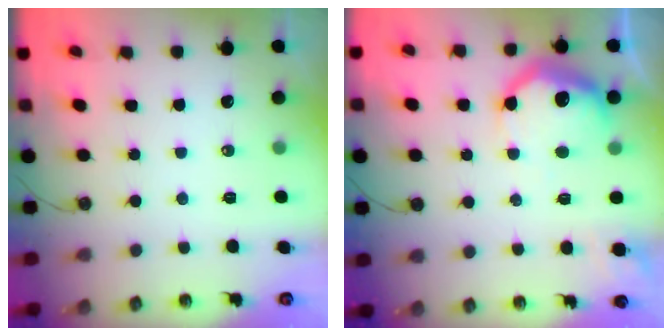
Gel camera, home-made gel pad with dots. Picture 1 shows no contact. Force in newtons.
{"total": 14.4, "press": 14.4, "slide": 0.9}